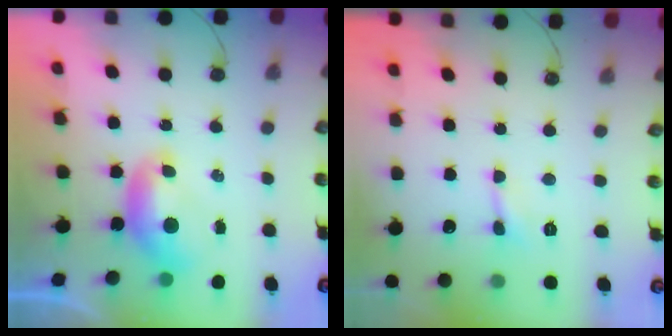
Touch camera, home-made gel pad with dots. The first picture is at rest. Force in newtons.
{"total": 1.6, "press": 1.5, "slide": 0.4}